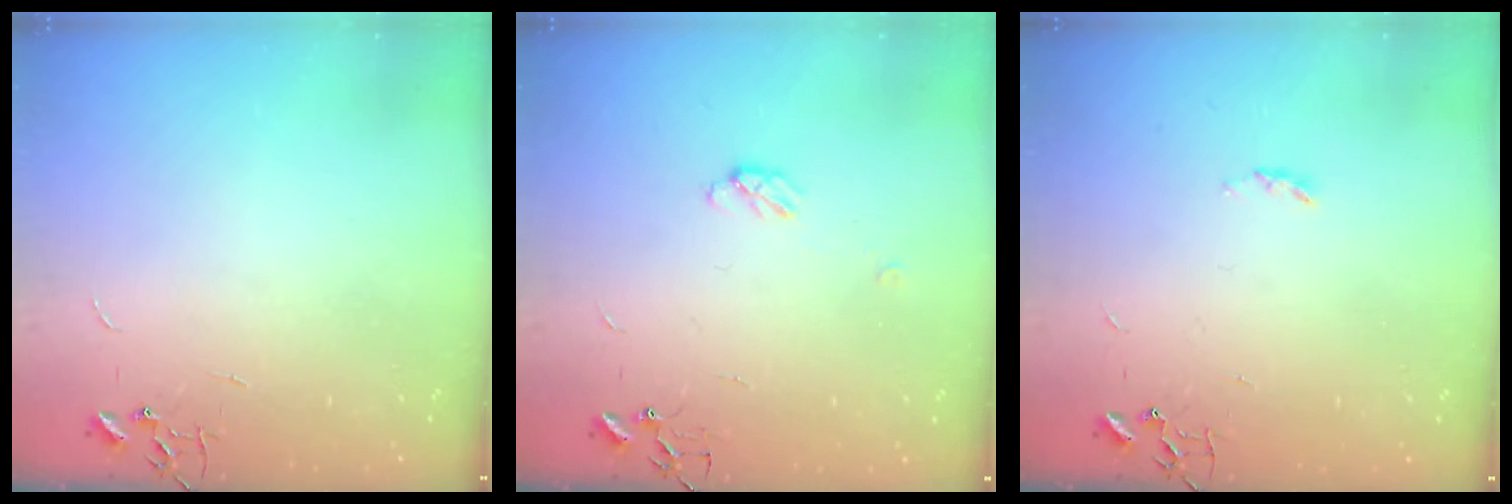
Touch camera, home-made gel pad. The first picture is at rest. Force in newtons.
{"total": 3.9, "press": 3.9, "slide": 0.5}
{"total": 2.5, "press": 2.4, "slide": 0.4}